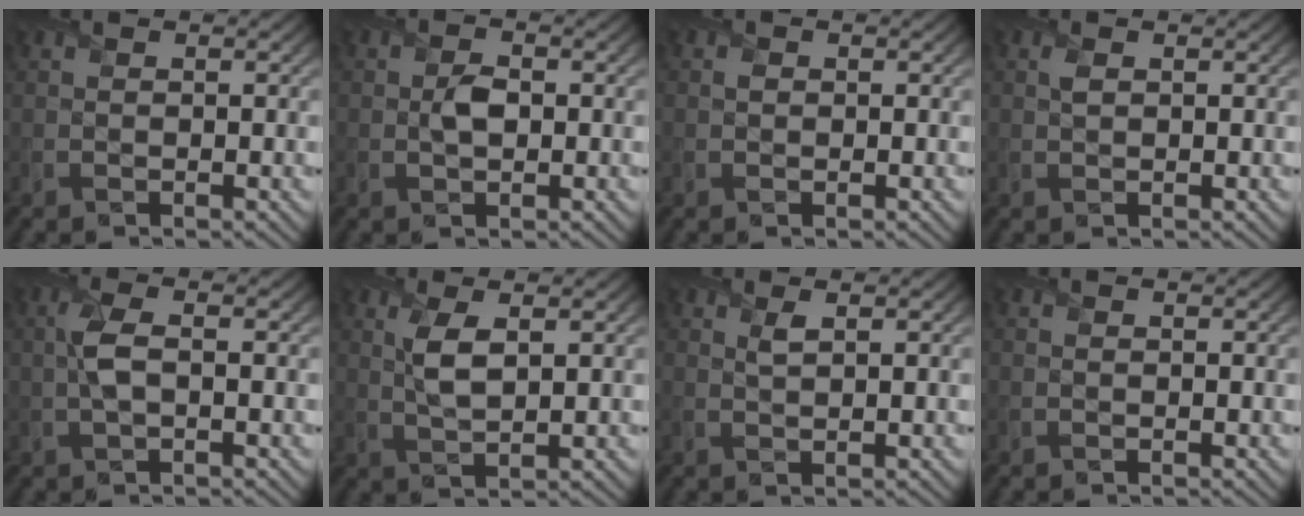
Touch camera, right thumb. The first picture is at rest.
{"total": 2.5, "force": [-0.1, 1.7, 1.9], "torque": [-0.039, -0.004, -0.003]}
{"total": 0.7, "force": [0.0, 0.7, 0.2], "torque": [-0.004, -0.005, -0.002]}
{"total": 1.1, "force": [0.4, 0.6, 0.7], "torque": [-0.021, 0.002, 0.006]}
{"total": 3.4, "force": [0.1, 1.3, 3.1], "torque": [-0.078, 0.005, -0.001]}
{"total": 4.2, "force": [1.4, 1.6, 3.6], "torque": [-0.087, 0.000, 0.027]}
{"total": 1.4, "force": [0.8, 0.5, 1.0], "torque": [-0.025, -0.002, 0.014]}
{"total": 0.0}